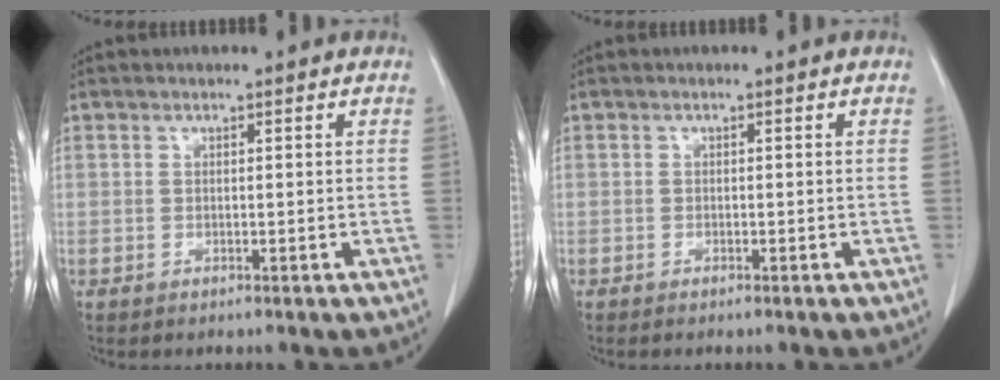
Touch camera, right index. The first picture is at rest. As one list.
[{"total": 0.7, "force": [-0.6, 0.0, 0.4], "torque": [-0.013, -0.002, -0.008]}]